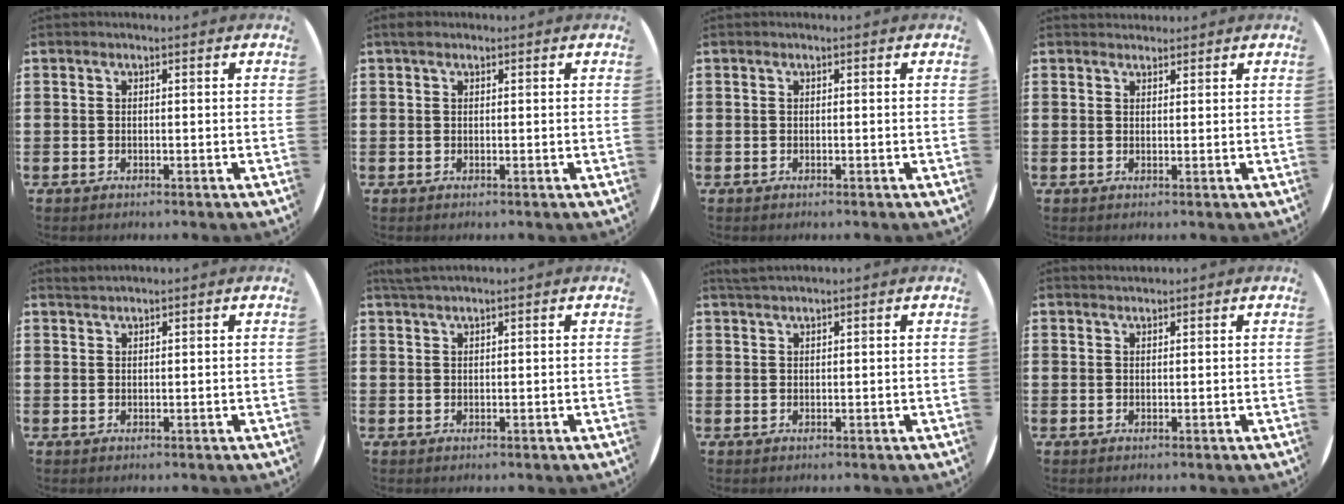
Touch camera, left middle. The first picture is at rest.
{"total": 0.7, "force": [0.5, 0.4, 0.2], "torque": [0.003, 0.001, 0.007]}
{"total": 0.0}
{"total": 1.1, "force": [1.1, 0.3, -0.1], "torque": [0.010, -0.001, 0.019]}
{"total": 1.0, "force": [1.0, -0.1, 0.0], "torque": [0.000, 0.000, 0.019]}
{"total": 1.5, "force": [1.4, -0.1, 0.6], "torque": [-0.013, 0.001, 0.026]}
{"total": 1.3, "force": [1.3, 0.0, 0.4], "torque": [-0.009, 0.002, 0.024]}
{"total": 0.8, "force": [0.8, 0.0, 0.0], "torque": [0.000, 0.000, 0.015]}